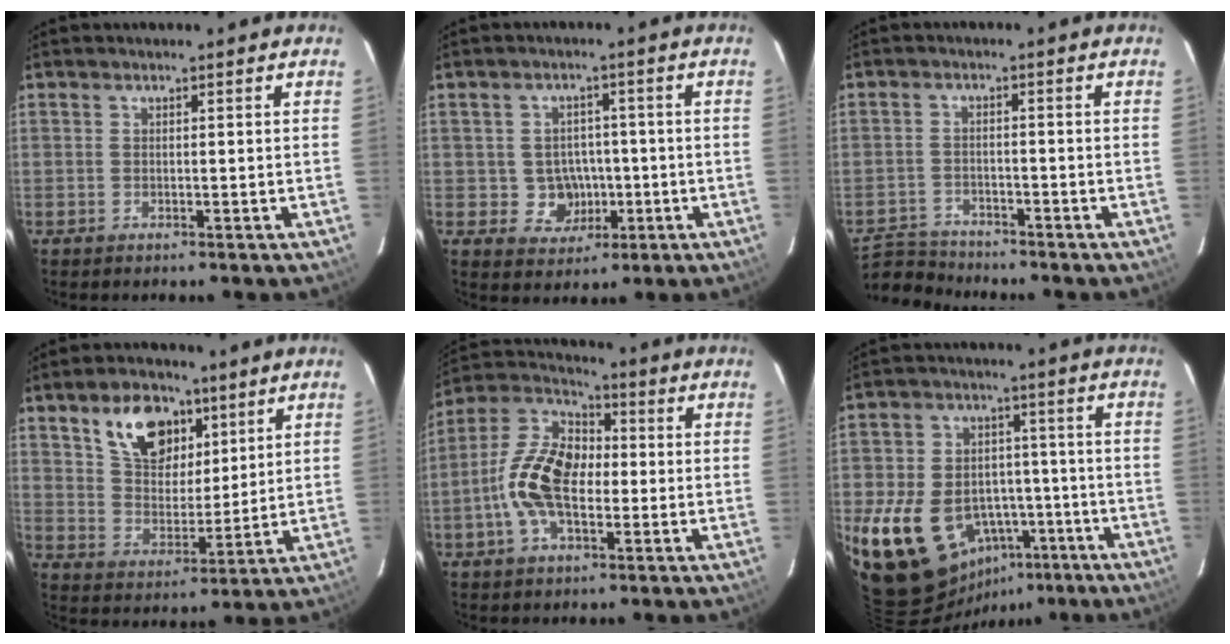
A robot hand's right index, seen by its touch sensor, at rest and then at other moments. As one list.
[{"total": 5.9, "force": [-1.0, 5.6, 1.5], "torque": [-0.039, 0.018, 0.005]}, {"total": 7.2, "force": [-6.7, 2.3, 0.5], "torque": [-0.027, 0.017, -0.126]}, {"total": 12.8, "force": [6.9, 7.7, 7.6], "torque": [-0.134, 0.021, 0.131]}, {"total": 14.1, "force": [-2.4, 7.8, 11.4], "torque": [-0.239, 0.015, -0.051]}, {"total": 20.4, "force": [-7.8, 15.6, 10.4], "torque": [-0.242, 0.026, -0.088]}]